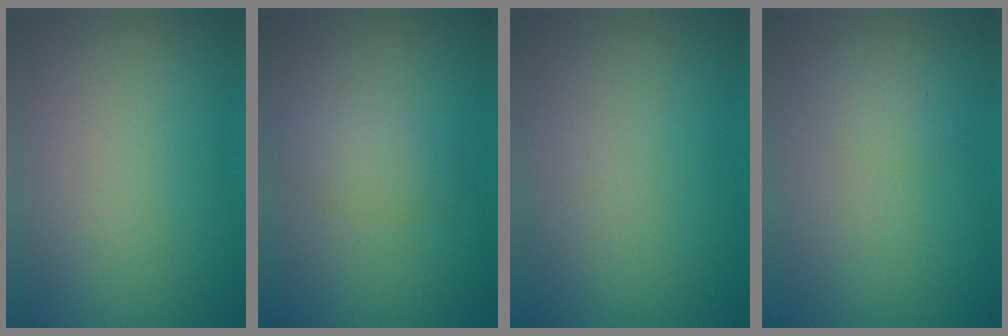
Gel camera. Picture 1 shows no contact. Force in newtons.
{"total": 2.2, "press": 2.2, "slide": 0.1}
{"total": 0.0}
{"total": 1.0, "press": 1.0, "slide": 0.1}